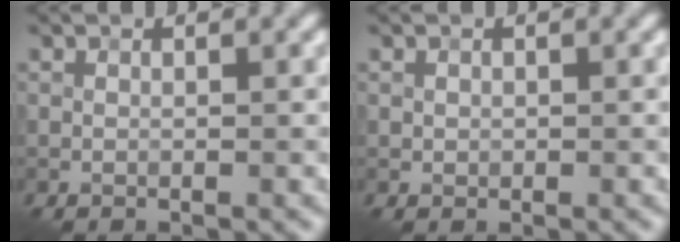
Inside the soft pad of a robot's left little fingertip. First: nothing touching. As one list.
[{"total": 0.6, "force": [0.1, 0.5, 0.1], "torque": [-0.003, -0.002, 0.002]}]